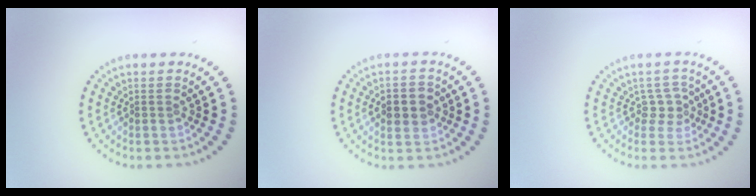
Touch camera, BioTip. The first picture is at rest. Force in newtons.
{"total": 2.7, "press": 2.7, "slide": 0.2}
{"total": 1.8, "press": 1.4, "slide": 1.1}